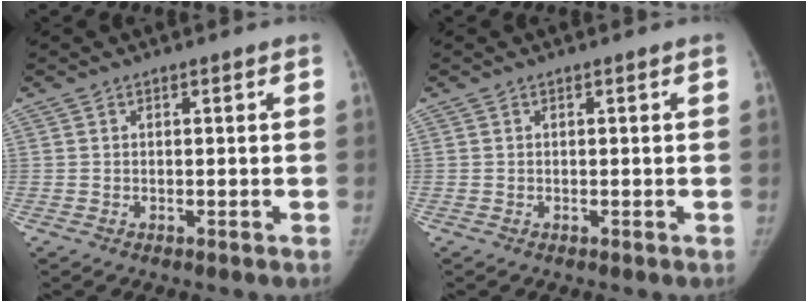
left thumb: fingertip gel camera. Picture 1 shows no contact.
{"total": 0.0}